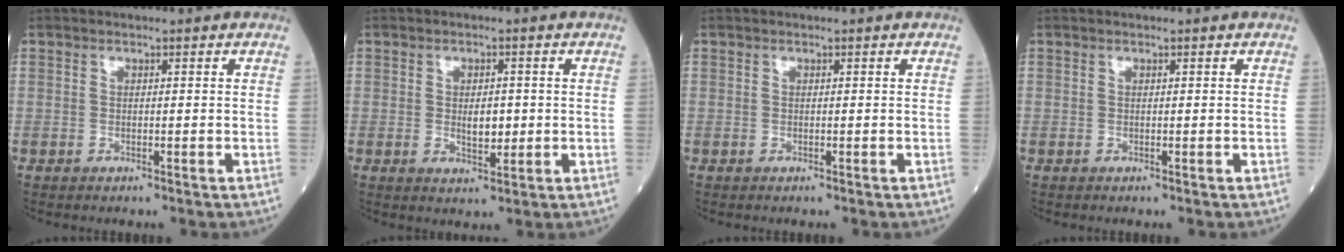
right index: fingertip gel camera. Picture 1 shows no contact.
{"total": 3.4, "force": [0.0, 1.6, 3.0], "torque": [-0.045, -0.002, 0.004]}
{"total": 0.0}
{"total": 0.0}